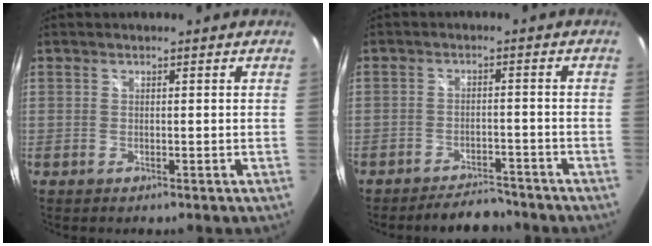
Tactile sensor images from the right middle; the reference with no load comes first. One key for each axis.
{"total": 6.4, "fx": -5.8, "fy": 2.1, "fz": 1.5, "tx": -0.041, "ty": 0.008, "tz": -0.079}